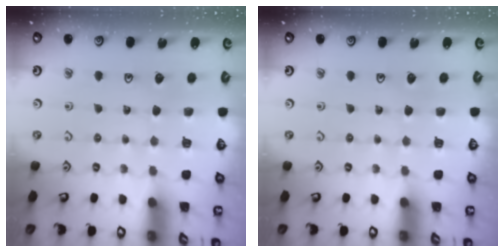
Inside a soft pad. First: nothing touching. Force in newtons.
{"total": 0.0}